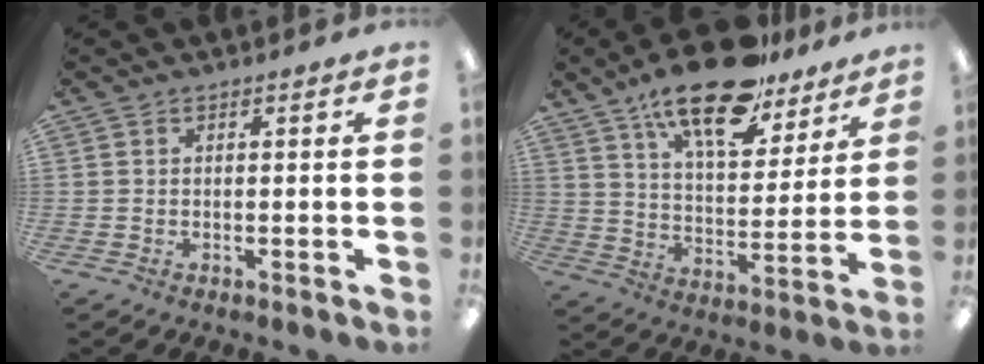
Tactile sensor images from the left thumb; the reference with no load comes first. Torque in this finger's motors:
{"motor_torque": [0.43, 0.31, 1.34, -1.43, 0.21]}